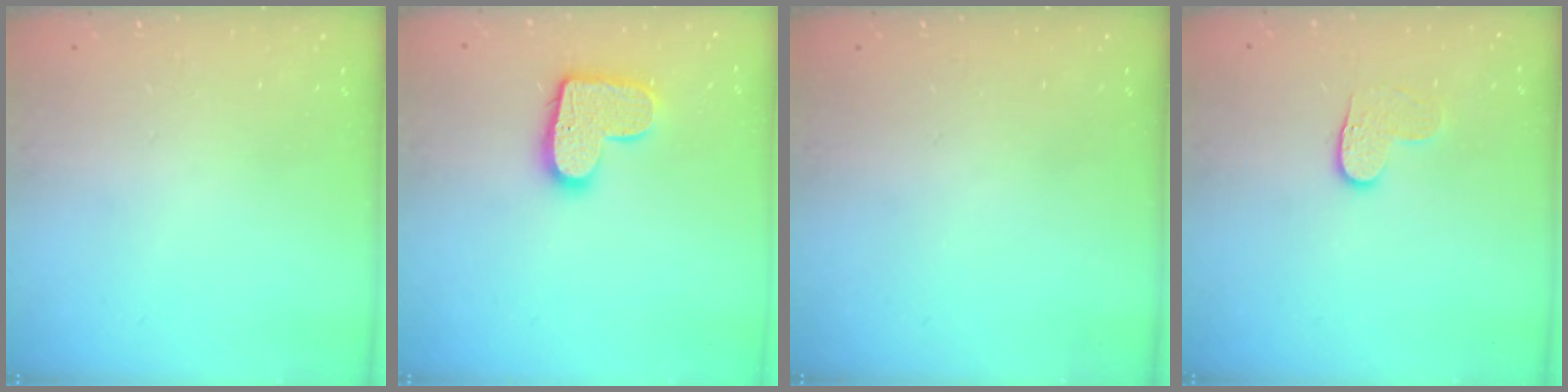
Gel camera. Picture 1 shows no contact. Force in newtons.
{"total": 13.5, "press": 13.5, "slide": 0.8}
{"total": 0.0}
{"total": 4.0, "press": 3.9, "slide": 0.4}